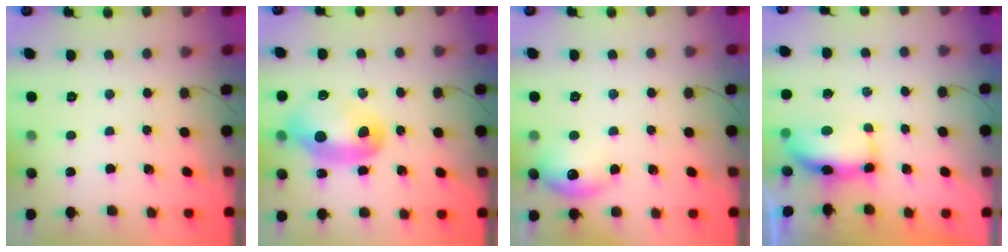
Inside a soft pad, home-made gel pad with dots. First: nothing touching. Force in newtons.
{"total": 11.9, "press": 11.9, "slide": 0.7}
{"total": 9.2, "press": 9.0, "slide": 1.5}
{"total": 8.6, "press": 7.8, "slide": 3.7}